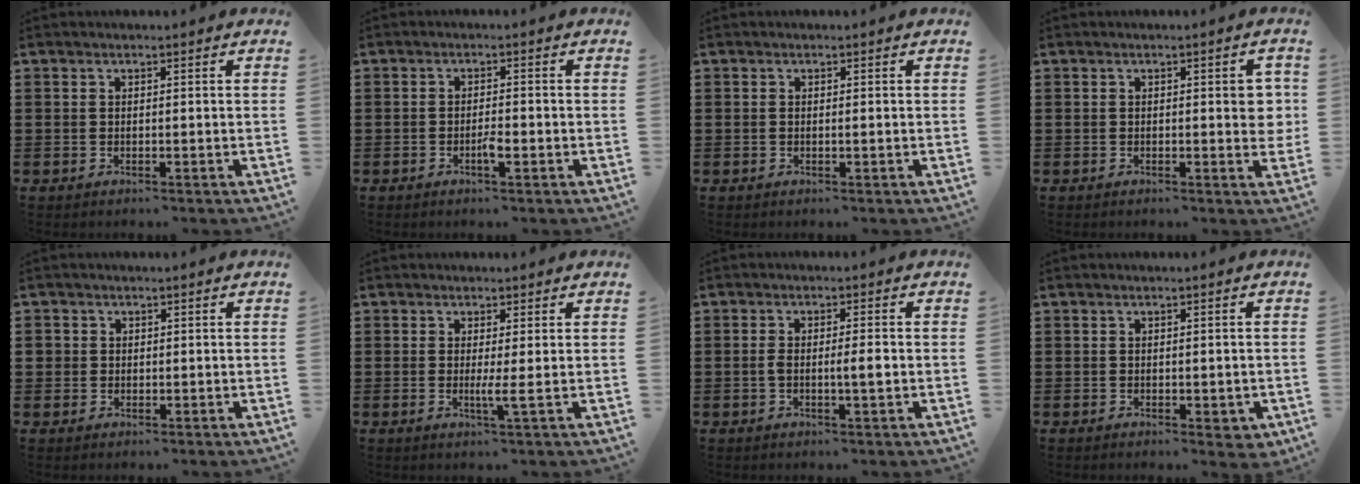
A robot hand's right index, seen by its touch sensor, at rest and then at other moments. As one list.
[{"total": 2.2, "force": [-1.0, 0.5, 2.0], "torque": [-0.034, 0.003, -0.017]}, {"total": 0.5, "force": [-0.2, 0.0, 0.5], "torque": [-0.009, -0.003, -0.002]}, {"total": 3.2, "force": [0.1, 0.7, 3.1], "torque": [-0.038, -0.006, -0.003]}, {"total": 1.2, "force": [0.3, 1.2, 0.1], "torque": [-0.006, 0.006, 0.004]}, {"total": 2.6, "force": [-0.2, -0.3, 2.5], "torque": [-0.046, -0.009, -0.004]}, {"total": 3.0, "force": [-0.5, 0.4, 3.0], "torque": [-0.054, -0.002, -0.011]}, {"total": 1.3, "force": [-0.4, 0.4, 1.2], "torque": [-0.022, -0.005, -0.004]}]